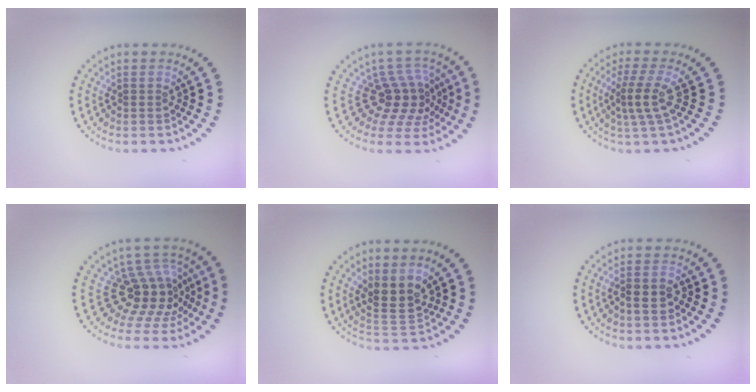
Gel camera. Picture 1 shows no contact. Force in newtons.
{"total": 4.0, "press": 2.9, "slide": 2.8}
{"total": 3.0, "press": 2.2, "slide": 2.1}
{"total": 4.6, "press": 3.6, "slide": 3.0}
{"total": 3.4, "press": 3.1, "slide": 1.4}
{"total": 1.7, "press": 1.6, "slide": 0.5}